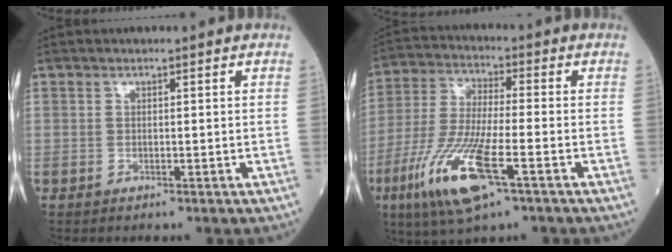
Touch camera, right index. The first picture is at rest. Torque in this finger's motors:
{"motor_torque": [1.07, -1.07, 0.36, 0.21]}